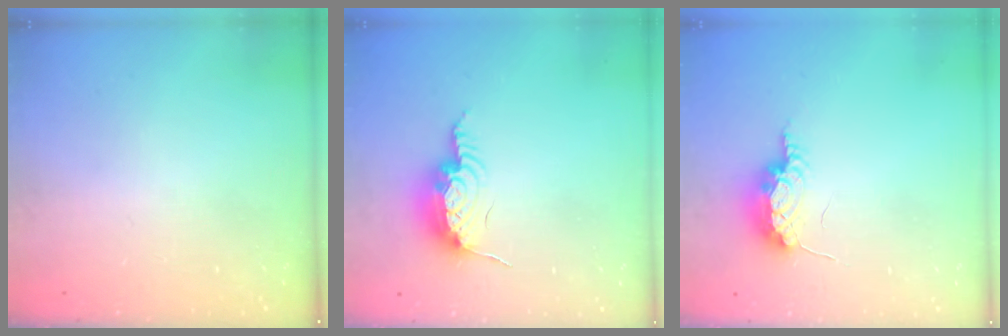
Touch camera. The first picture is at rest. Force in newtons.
{"total": 12.9, "press": 12.9, "slide": 0.8}
{"total": 10.2, "press": 8.4, "slide": 5.8}